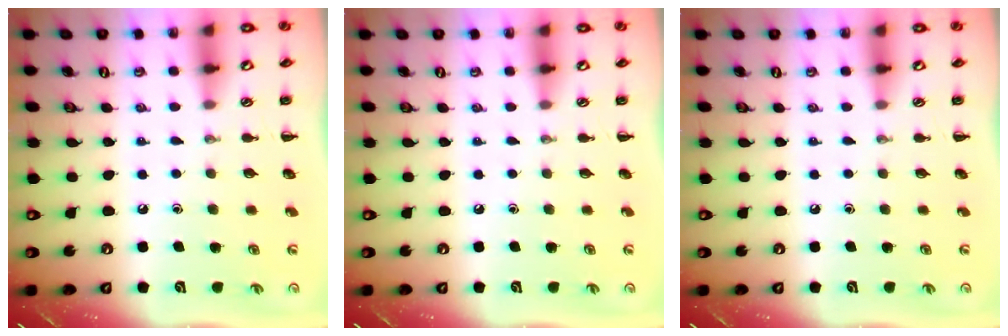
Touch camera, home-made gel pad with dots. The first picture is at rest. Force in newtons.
{"total": 0.0}
{"total": 0.0}